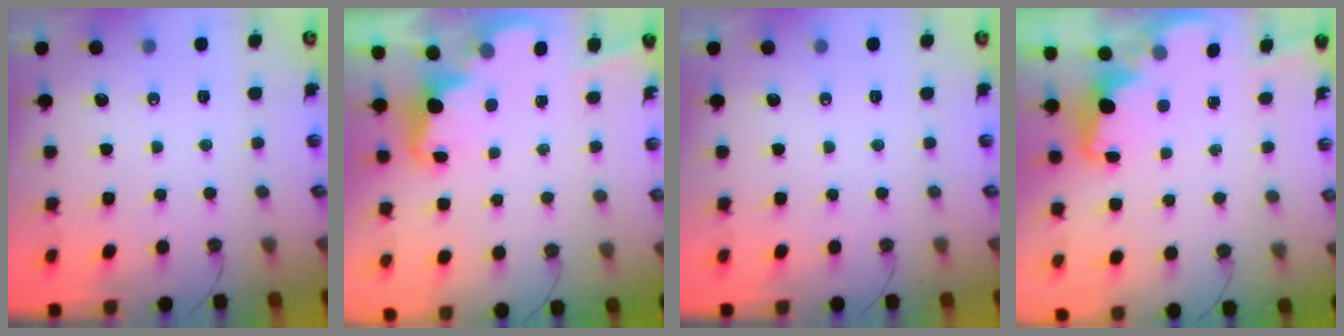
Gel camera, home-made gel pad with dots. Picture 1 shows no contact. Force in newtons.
{"total": 2.4, "press": 2.4, "slide": 0.5}
{"total": 0.0}
{"total": 2.4, "press": 2.4, "slide": 0.6}